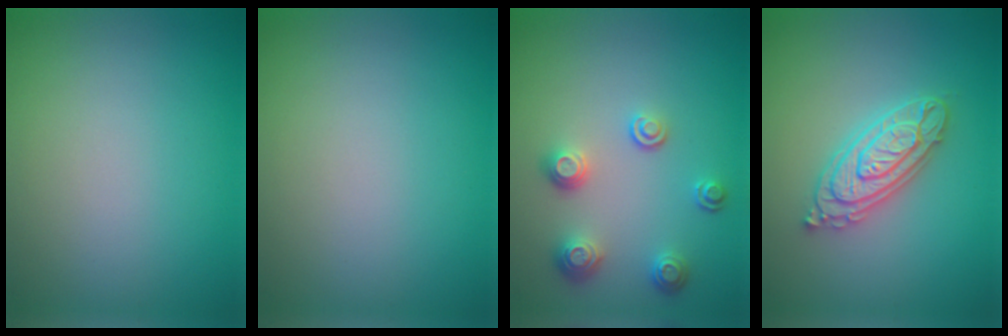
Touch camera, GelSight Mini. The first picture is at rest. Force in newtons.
{"total": 0.0}
{"total": 3.1, "press": 2.6, "slide": 1.7}
{"total": 4.0, "press": 4.0, "slide": 0.5}